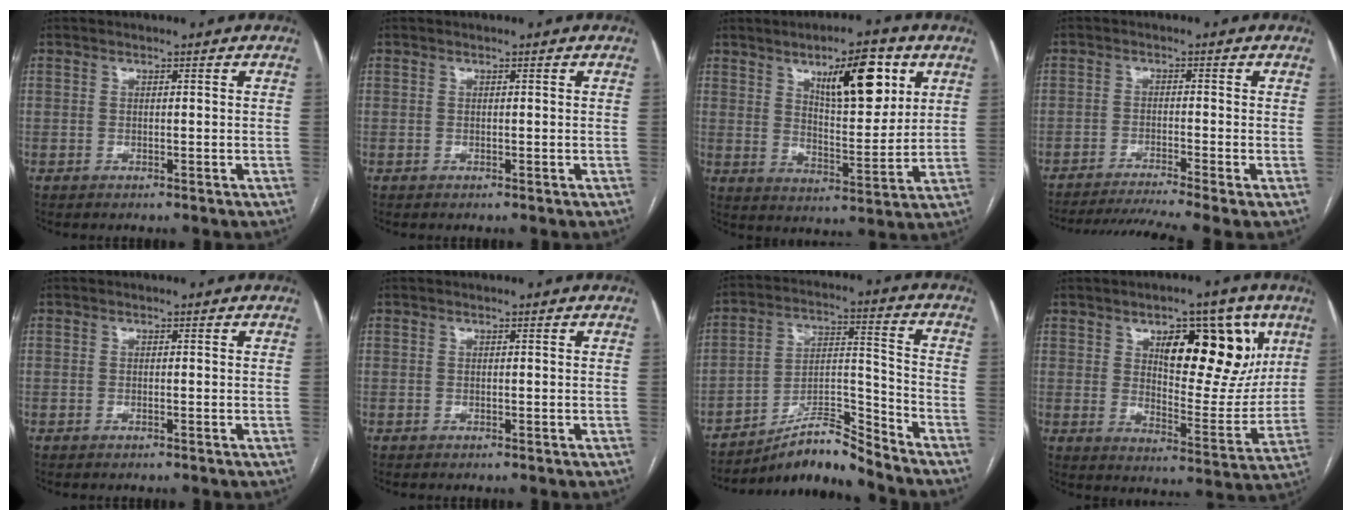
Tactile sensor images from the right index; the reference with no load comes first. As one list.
[{"total": 0.0}, {"total": 12.5, "force": [6.0, 3.7, 10.3], "torque": [-0.156, 0.001, 0.099]}, {"total": 9.0, "force": [-7.5, -1.6, 4.8], "torque": [-0.070, -0.012, -0.119]}, {"total": 0.0}, {"total": 0.0}, {"total": 9.3, "force": [-8.9, 0.3, 2.7], "torque": [-0.047, 0.031, -0.157]}, {"total": 15.3, "force": [6.8, 6.0, 12.4], "torque": [-0.157, 0.006, 0.106]}]